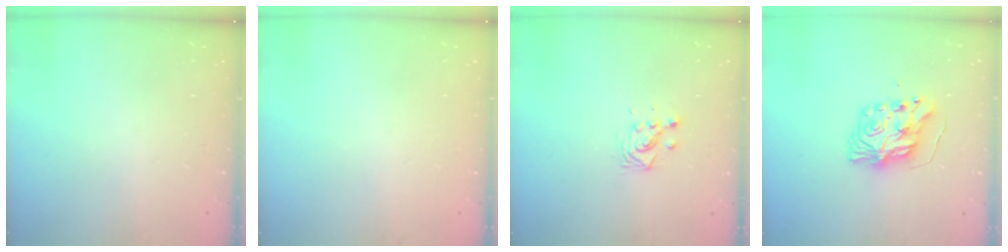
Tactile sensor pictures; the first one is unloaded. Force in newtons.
{"total": 0.0}
{"total": 4.1, "press": 4.1, "slide": 0.2}
{"total": 9.1, "press": 9.0, "slide": 0.6}